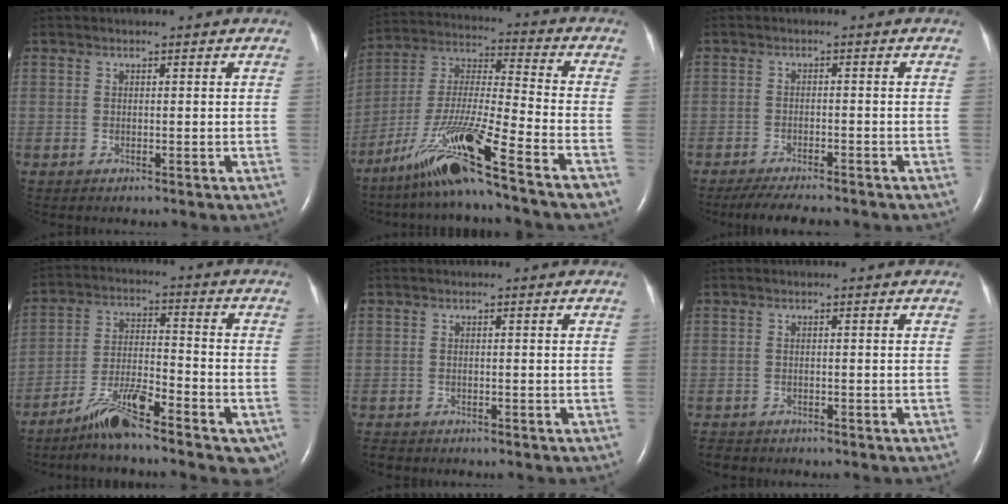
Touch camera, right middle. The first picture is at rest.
{"total": 16.5, "force": [-10.9, -0.9, 12.4], "torque": [-0.262, -0.031, -0.201]}
{"total": 7.5, "force": [-6.6, 1.2, 3.5], "torque": [-0.051, -0.015, -0.102]}
{"total": 11.7, "force": [-8.2, 2.2, 8.0], "torque": [-0.123, 0.000, -0.140]}
{"total": 1.3, "force": [-1.2, 0.4, 0.1], "torque": [-0.006, -0.004, -0.018]}
{"total": 2.0, "force": [-1.8, 0.7, 0.0], "torque": [-0.004, -0.005, -0.029]}